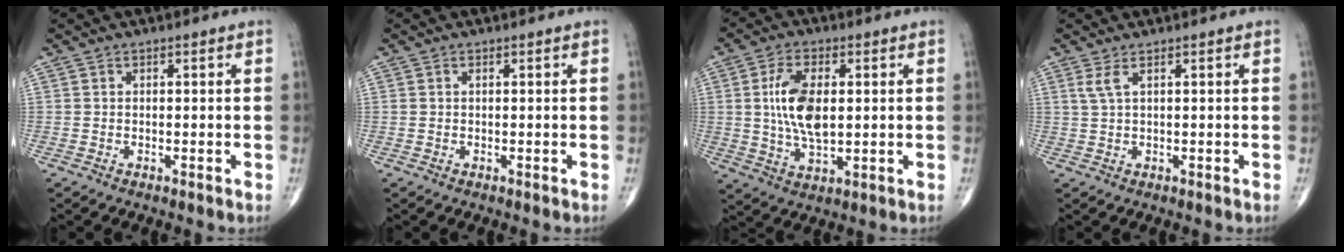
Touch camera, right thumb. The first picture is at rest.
{"total": 0.0}
{"total": 10.5, "force": [1.3, 5.2, 9.0], "torque": [-0.174, -0.007, 0.029]}
{"total": 1.9, "force": [1.0, 0.2, 1.7], "torque": [-0.048, 0.005, 0.027]}